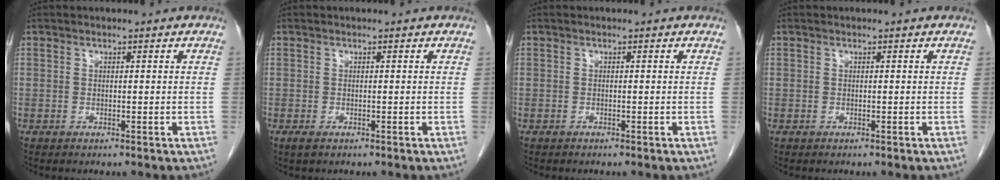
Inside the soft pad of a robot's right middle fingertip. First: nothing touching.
{"total": 0.9, "force": [-0.5, 0.4, 0.7], "torque": [-0.015, -0.001, -0.004]}
{"total": 0.0}
{"total": 0.0}